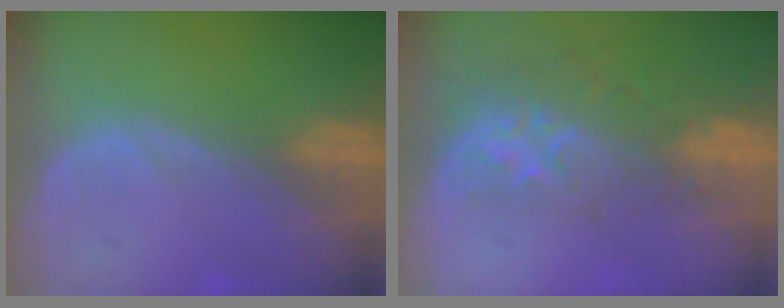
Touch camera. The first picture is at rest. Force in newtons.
{"total": 8.9, "press": 7.2, "slide": 5.2}